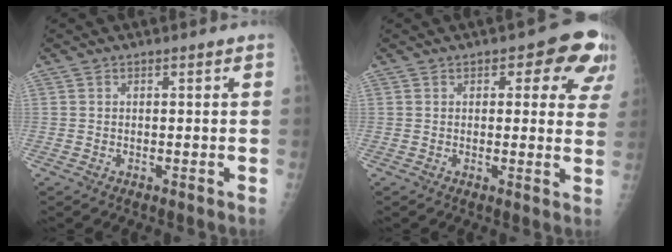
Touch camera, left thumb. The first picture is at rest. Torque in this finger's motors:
{"motor_torque": [0.13, 0.29, 0.25, 0.03, 0.05]}